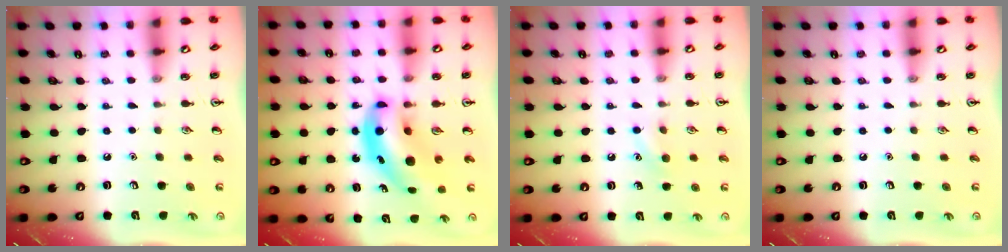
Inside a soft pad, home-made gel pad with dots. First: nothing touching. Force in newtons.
{"total": 11.0, "press": 10.4, "slide": 3.7}
{"total": 6.5, "press": 6.3, "slide": 1.7}
{"total": 0.0}